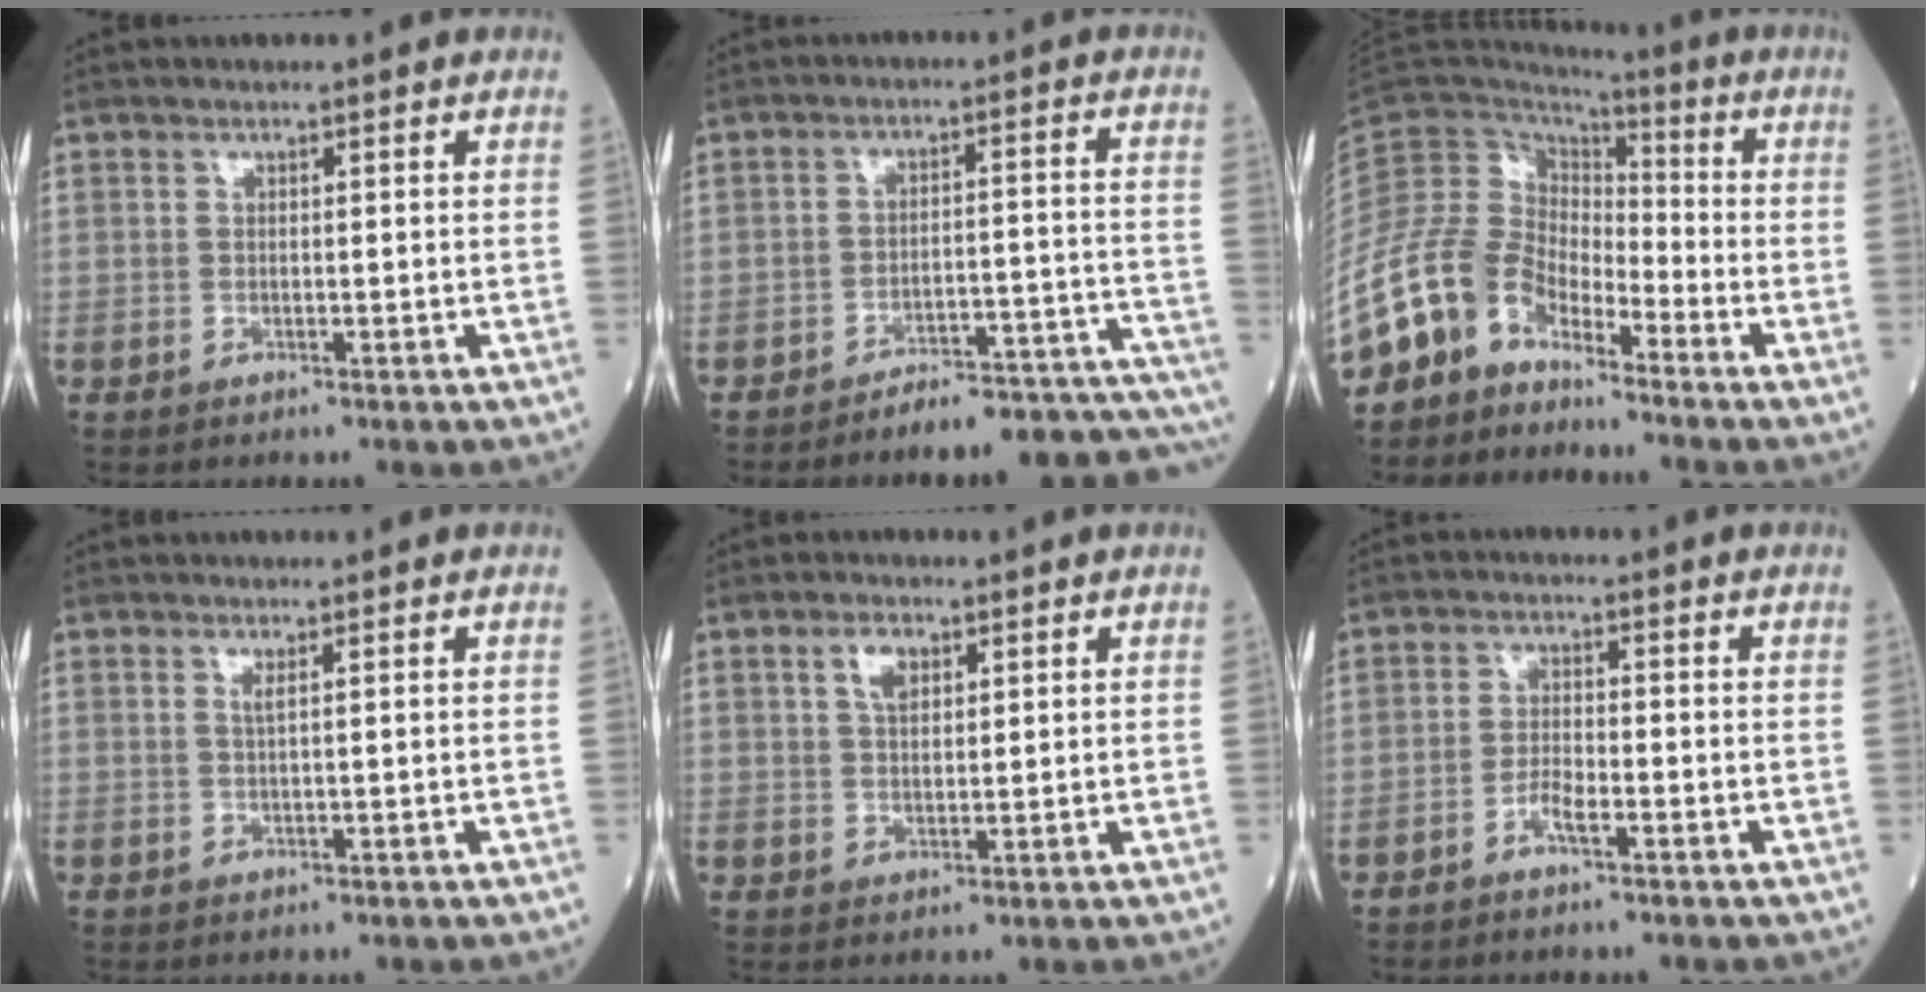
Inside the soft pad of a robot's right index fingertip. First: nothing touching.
{"total": 16.2, "force": [-15.5, 1.7, 4.5], "torque": [-0.004, 0.035, -0.195]}
{"total": 14.1, "force": [-11.1, 6.5, 5.8], "torque": [-0.135, 0.025, -0.221]}
{"total": 0.9, "force": [0.5, -0.1, 0.7], "torque": [-0.021, -0.004, 0.010]}
{"total": 3.3, "force": [1.6, 1.7, 2.4], "torque": [-0.046, 0.005, 0.031]}
{"total": 2.6, "force": [-1.7, 0.5, 2.0], "torque": [-0.036, 0.004, -0.034]}